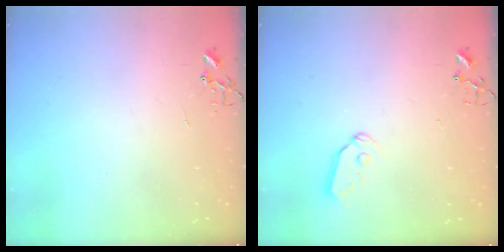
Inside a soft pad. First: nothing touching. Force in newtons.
{"total": 7.4, "press": 7.4, "slide": 0.5}